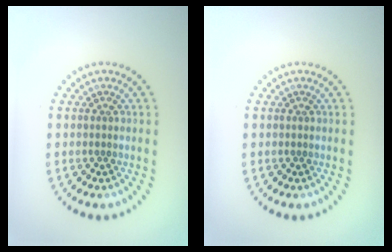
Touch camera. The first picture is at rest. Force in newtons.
{"total": 0.0}